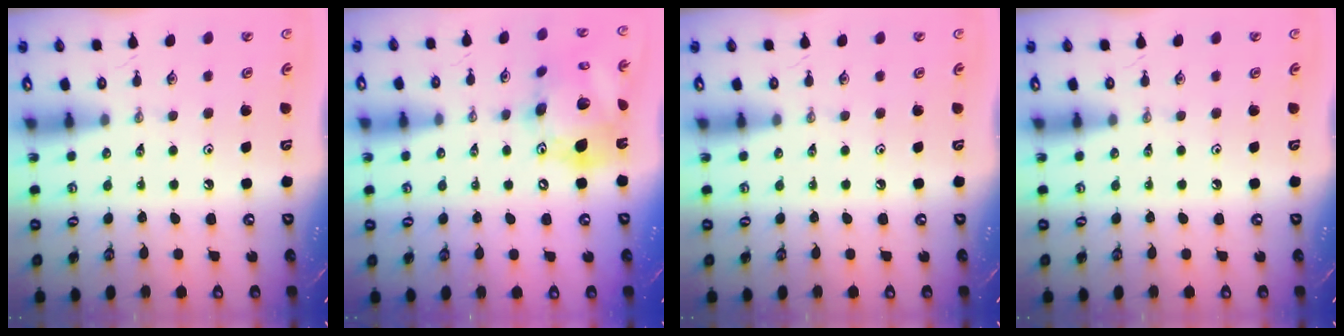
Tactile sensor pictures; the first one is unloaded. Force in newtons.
{"total": 19.3, "press": 19.0, "slide": 2.9}
{"total": 0.0}
{"total": 0.0}